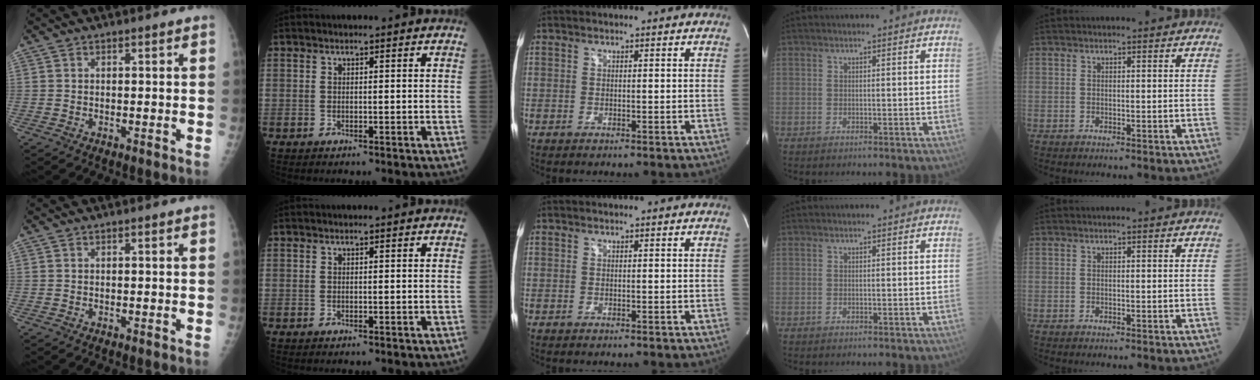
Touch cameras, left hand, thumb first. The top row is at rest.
{}